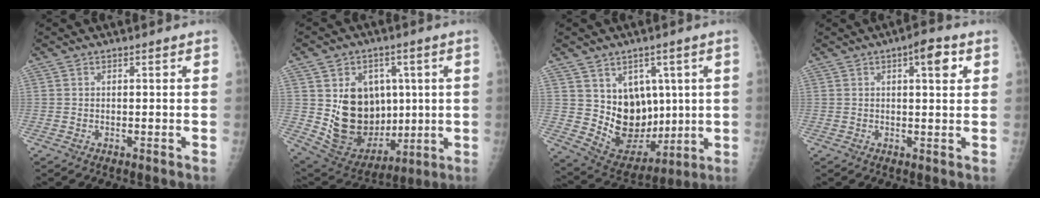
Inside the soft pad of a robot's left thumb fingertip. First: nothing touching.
{"total": 17.5, "force": [2.0, 13.6, 10.9], "torque": [-0.135, -0.014, 0.064]}
{"total": 13.3, "force": [2.8, 10.3, 7.8], "torque": [-0.074, -0.030, 0.079]}
{"total": 5.2, "force": [2.2, 1.7, 4.4], "torque": [-0.053, -0.004, 0.027]}